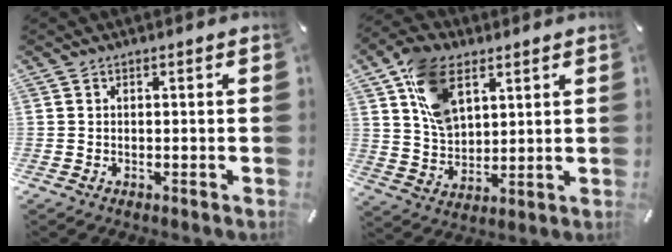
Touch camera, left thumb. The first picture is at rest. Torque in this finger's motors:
{"motor_torque": [1.00, 0.30, 0.26, -0.22, 0.09]}